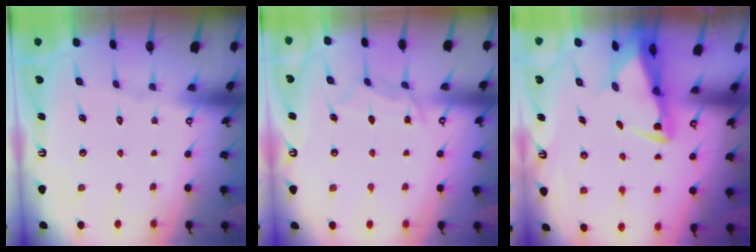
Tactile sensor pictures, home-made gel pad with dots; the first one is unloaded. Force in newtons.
{"total": 6.5, "press": 6.4, "slide": 0.7}
{"total": 3.2, "press": 3.1, "slide": 0.6}